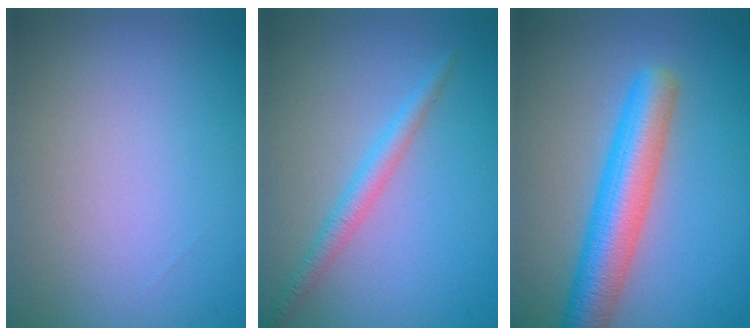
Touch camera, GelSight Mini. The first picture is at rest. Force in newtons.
{"total": 2.0, "press": 2.0, "slide": 0.1}
{"total": 6.2, "press": 6.2, "slide": 0.2}